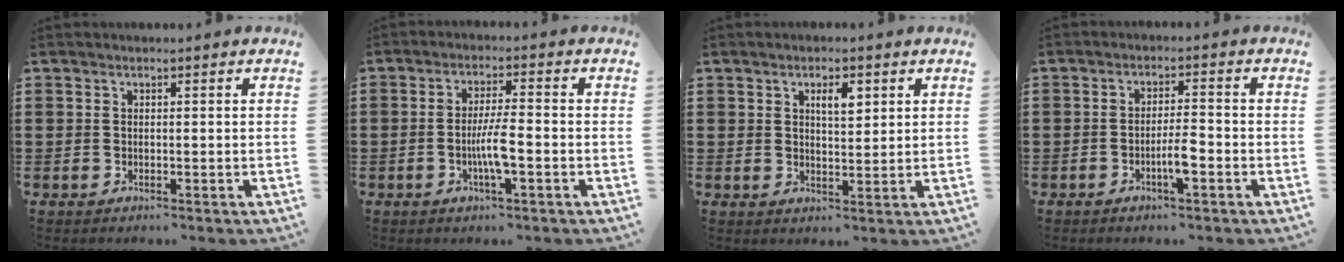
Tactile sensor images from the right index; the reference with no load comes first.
{"total": 5.3, "force": [-1.6, 0.8, 5.0], "torque": [-0.100, -0.004, -0.033]}
{"total": 3.3, "force": [1.5, 1.2, 2.7], "torque": [-0.050, 0.004, 0.022]}
{"total": 4.1, "force": [-1.7, 0.7, 3.6], "torque": [-0.069, 0.000, -0.033]}